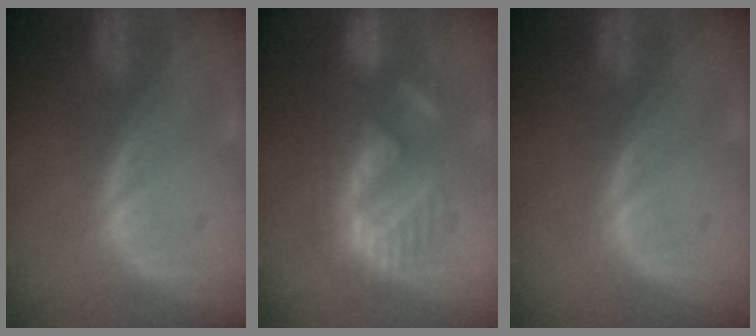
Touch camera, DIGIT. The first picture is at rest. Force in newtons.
{"total": 9.4, "press": 9.0, "slide": 2.7}
{"total": 0.0}